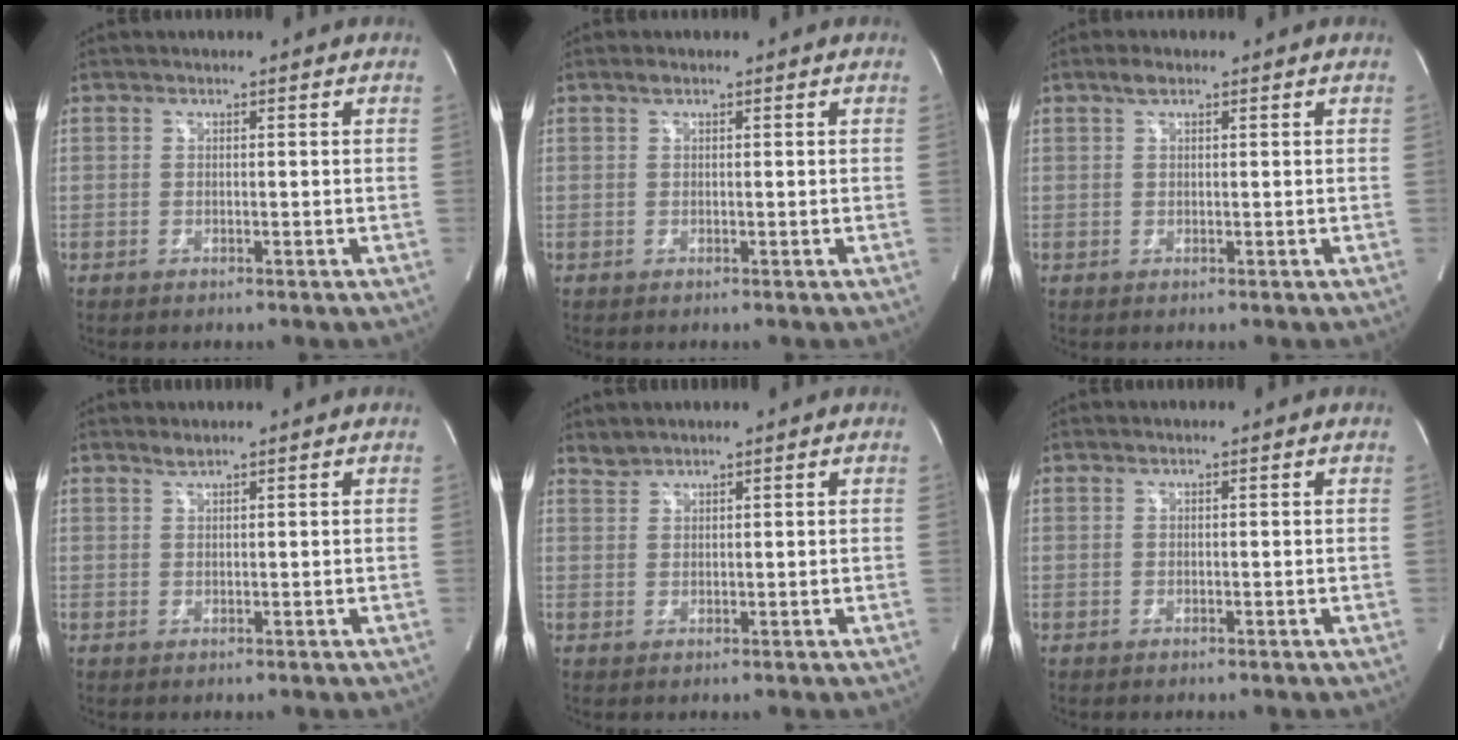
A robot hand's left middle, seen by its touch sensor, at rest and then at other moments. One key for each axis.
{"total": 0.7, "fx": 0.5, "fy": 0.3, "fz": 0.5, "tx": -0.013, "ty": 0.005, "tz": 0.009}
{"total": 1.6, "fx": 1.0, "fy": 0.6, "fz": 1.0, "tx": -0.023, "ty": 0.009, "tz": 0.020}
{"total": 1.0, "fx": 0.9, "fy": -0.1, "fz": 0.2, "tx": -0.010, "ty": 0.001, "tz": 0.021}
{"total": 1.4, "fx": 1.4, "fy": -0.1, "fz": -0.1, "tx": -0.004, "ty": 0.006, "tz": 0.034}
{"total": 0.0}